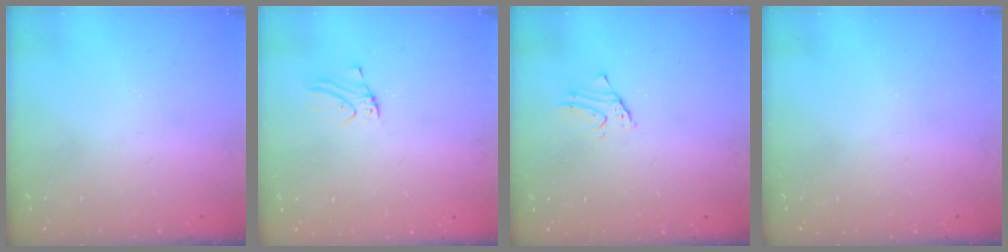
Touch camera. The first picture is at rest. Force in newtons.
{"total": 0.0}
{"total": 1.5, "press": 1.5, "slide": 0.1}
{"total": 0.0}